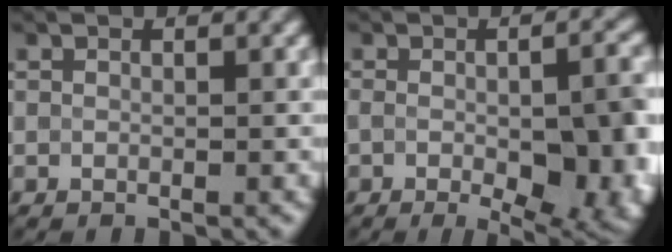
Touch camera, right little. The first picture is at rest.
{"total": 11.6, "force": [-2.0, 5.3, 10.2], "torque": [-0.103, -0.018, -0.012]}